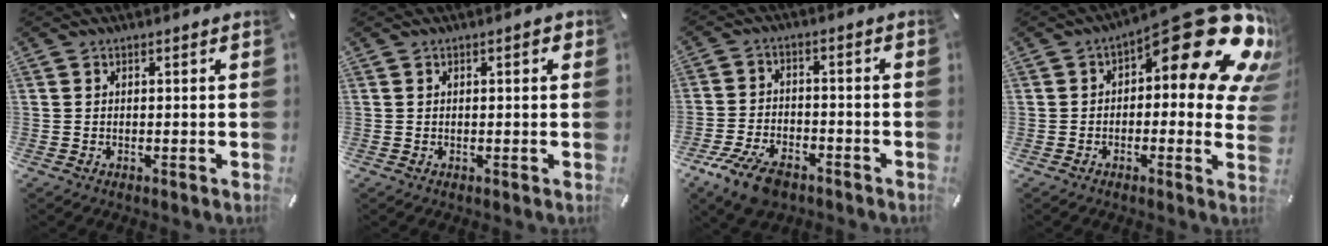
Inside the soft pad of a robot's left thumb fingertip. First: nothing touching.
{"total": 1.2, "force": [0.3, 0.3, 1.1], "torque": [-0.023, 0.005, 0.004]}
{"total": 9.1, "force": [-6.0, 4.7, 5.0], "torque": [-0.107, 0.023, -0.110]}
{"total": 21.8, "force": [11.3, 8.1, 16.8], "torque": [-0.206, -0.089, 0.190]}